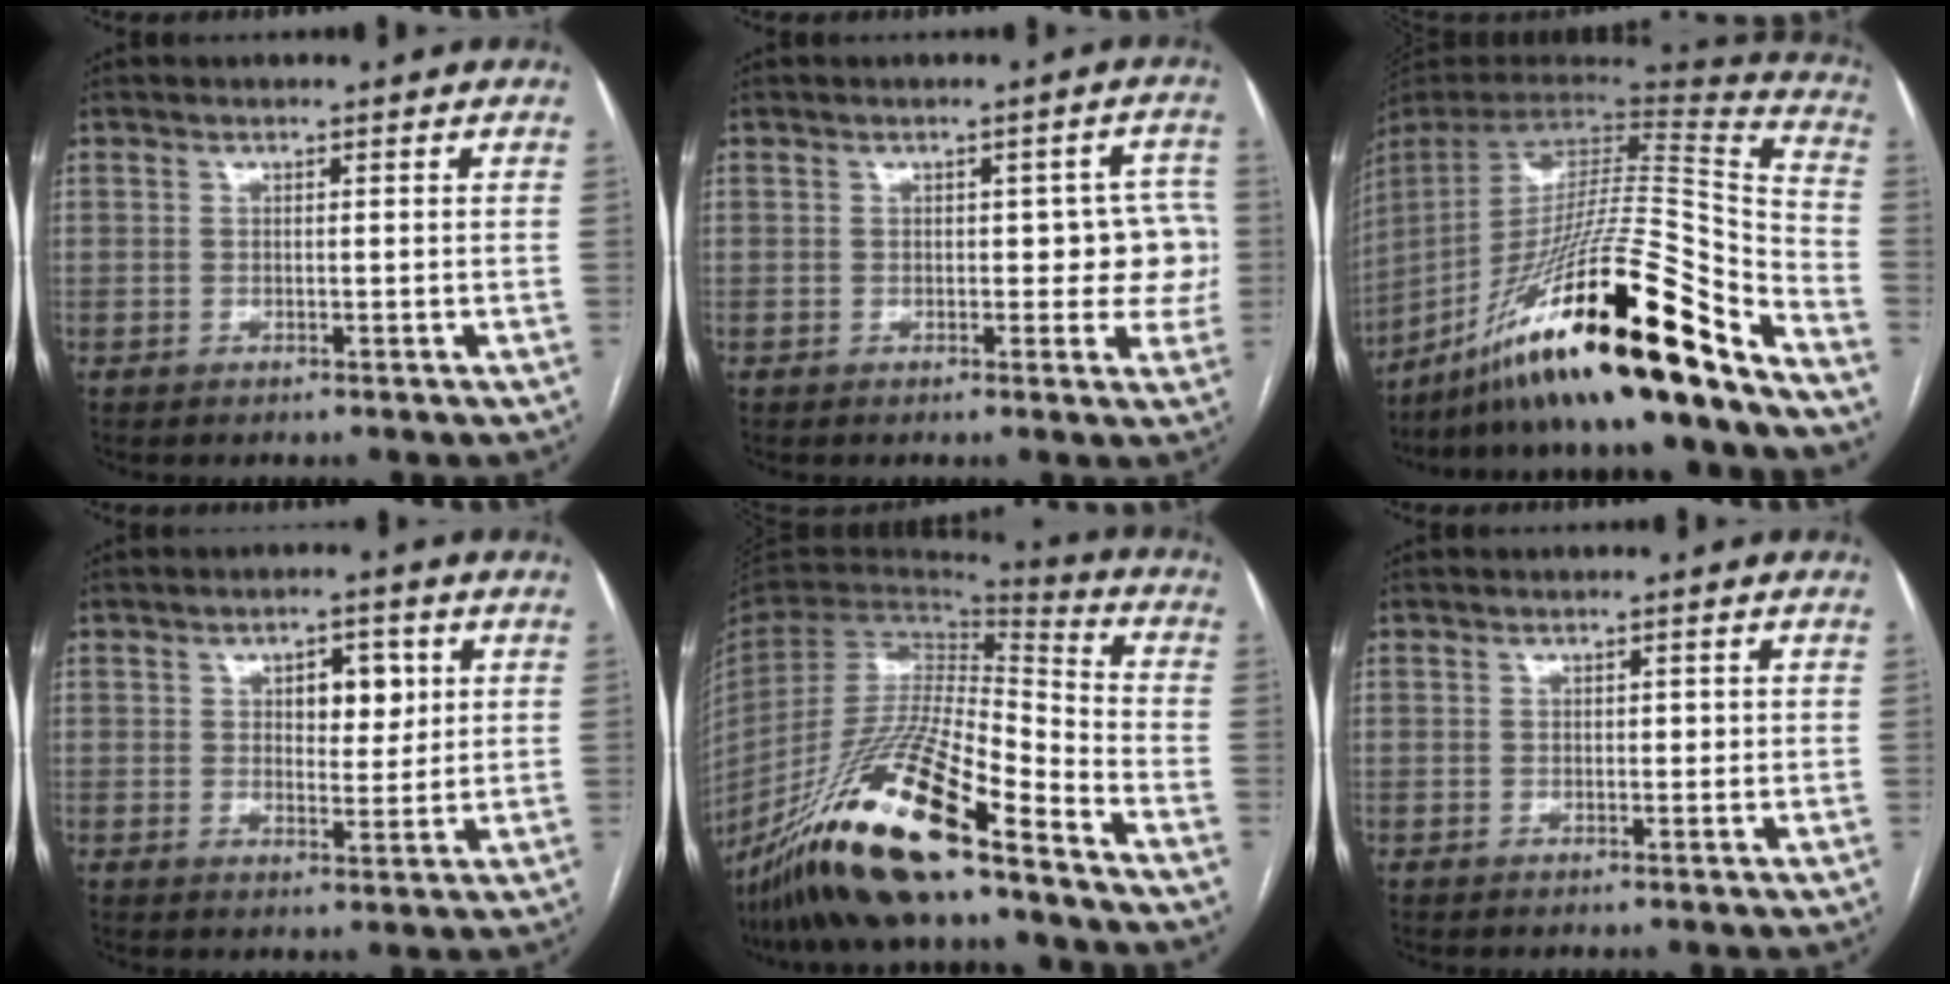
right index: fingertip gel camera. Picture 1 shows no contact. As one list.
[{"total": 6.5, "force": [0.1, 3.5, 5.5], "torque": [-0.038, 0.029, 0.002]}, {"total": 31.5, "force": [-21.4, 1.2, 23.1], "torque": [-0.354, -0.024, -0.361]}, {"total": 5.3, "force": [1.7, 2.9, 4.1], "torque": [-0.052, 0.007, 0.026]}, {"total": 23.1, "force": [-16.4, 2.4, 16.1], "torque": [-0.321, -0.051, -0.305]}, {"total": 0.9, "force": [0.0, 0.6, 0.6], "torque": [-0.007, 0.006, 0.001]}]